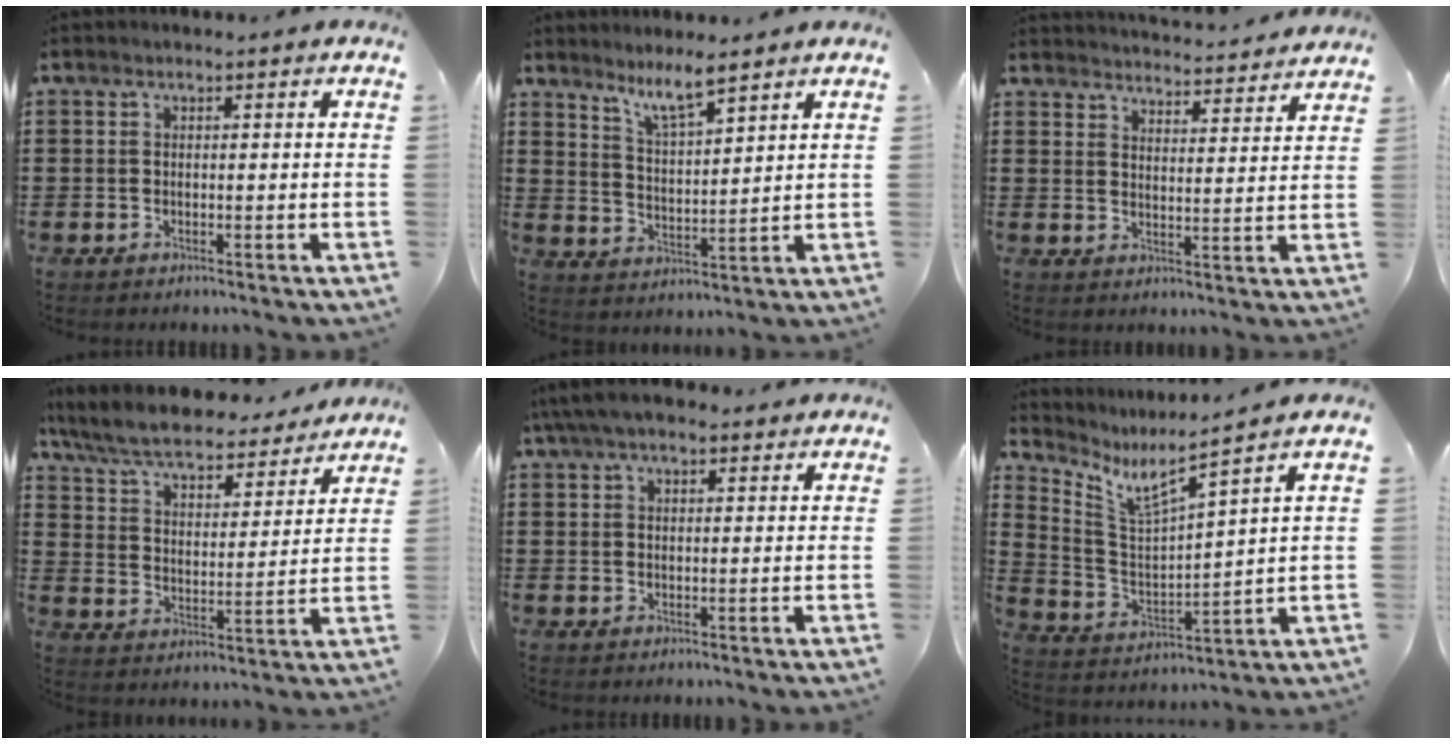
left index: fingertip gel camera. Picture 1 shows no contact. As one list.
[{"total": 5.6, "force": [4.7, 0.3, 3.0], "torque": [-0.074, -0.015, 0.083]}, {"total": 4.0, "force": [4.0, -0.3, -0.2], "torque": [-0.013, -0.028, 0.069]}, {"total": 7.5, "force": [6.8, 1.0, 3.0], "torque": [-0.088, -0.037, 0.116]}, {"total": 4.8, "force": [3.6, 1.4, 2.8], "torque": [-0.062, 0.001, 0.067]}, {"total": 5.1, "force": [4.0, 0.1, 3.1], "torque": [-0.085, -0.036, 0.057]}]